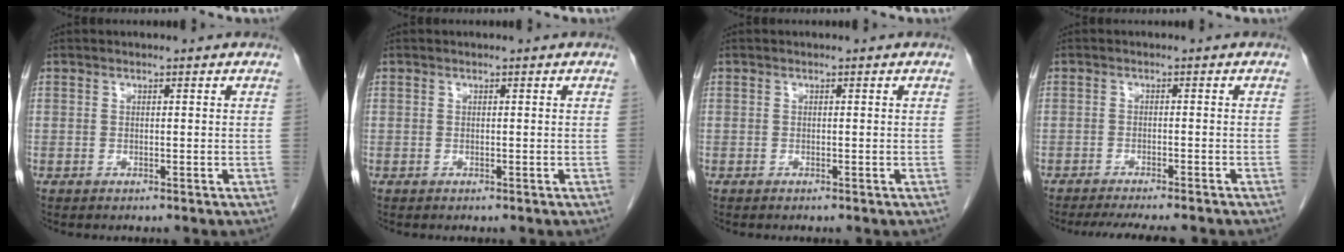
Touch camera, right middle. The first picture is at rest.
{"total": 0.0}
{"total": 0.0}
{"total": 9.6, "force": [-8.4, 1.3, 4.4], "torque": [-0.059, -0.014, -0.114]}